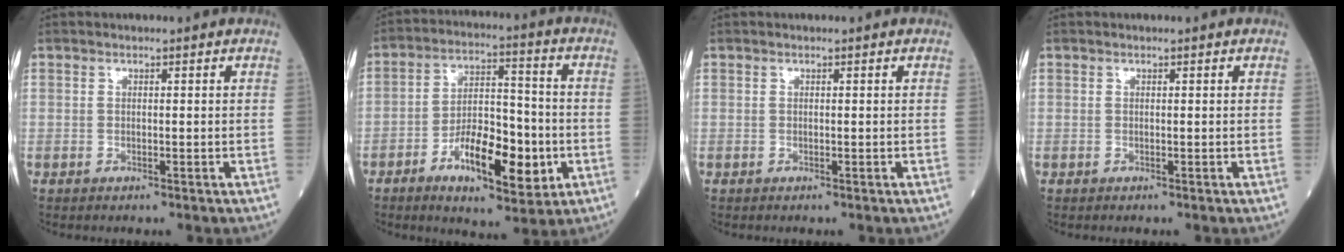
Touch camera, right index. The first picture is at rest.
{"total": 12.7, "force": [-4.5, 4.6, 11.0], "torque": [-0.188, 0.008, -0.073]}
{"total": 0.0}
{"total": 0.0}